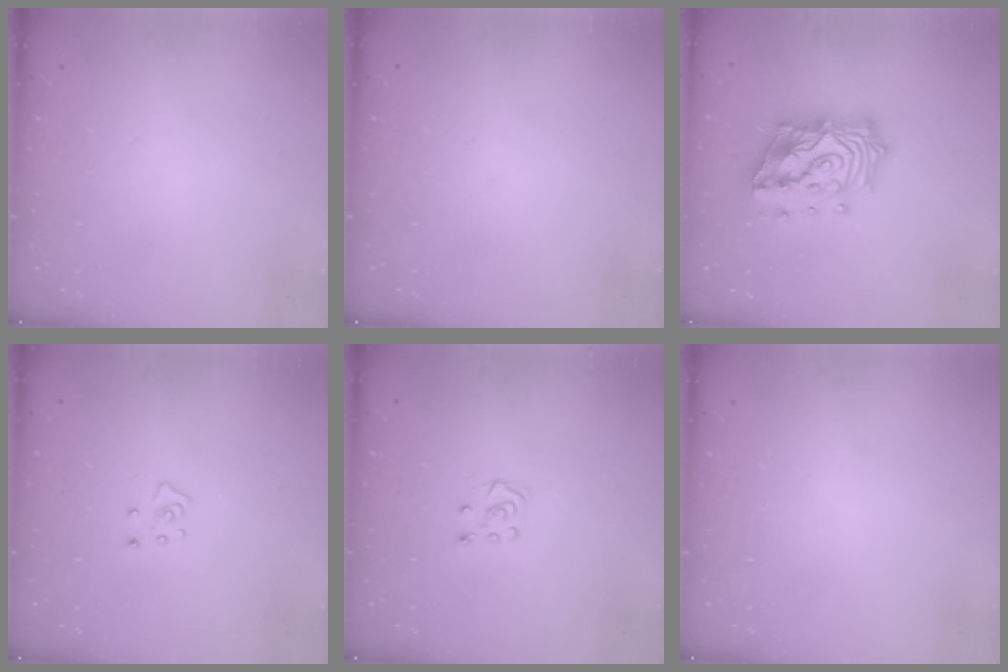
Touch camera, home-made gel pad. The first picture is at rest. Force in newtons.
{"total": 0.0}
{"total": 20.1, "press": 19.9, "slide": 3.0}
{"total": 5.0, "press": 5.0, "slide": 0.3}
{"total": 5.3, "press": 5.3, "slide": 0.6}
{"total": 0.0}